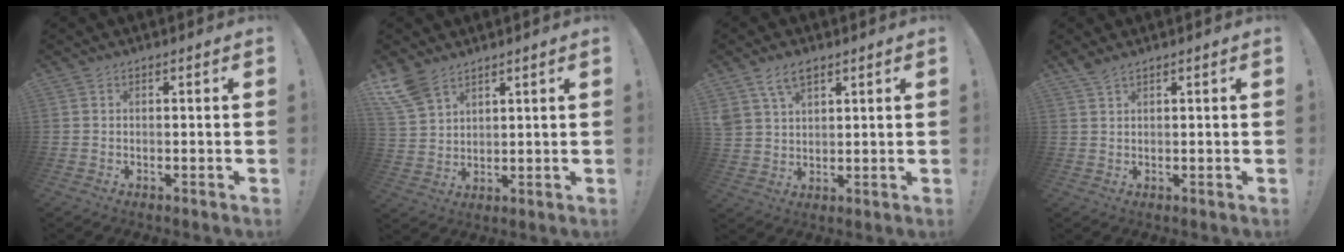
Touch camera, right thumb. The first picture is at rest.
{"total": 8.2, "force": [6.2, 4.2, 3.4], "torque": [-0.068, -0.029, 0.125]}
{"total": 7.3, "force": [4.5, 4.3, 3.8], "torque": [-0.074, -0.006, 0.088]}
{"total": 2.3, "force": [1.9, 0.4, 1.3], "torque": [-0.031, -0.008, 0.035]}